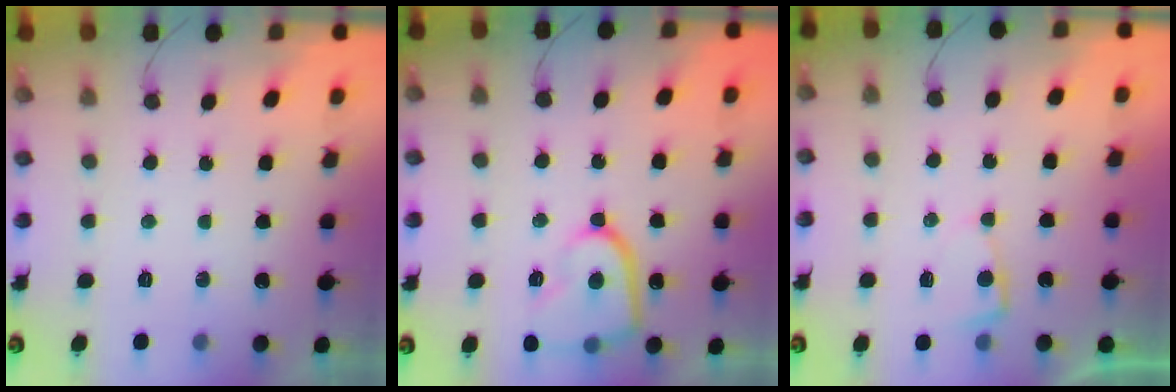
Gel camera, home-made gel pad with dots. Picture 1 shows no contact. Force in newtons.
{"total": 13.7, "press": 13.6, "slide": 1.4}
{"total": 2.9, "press": 2.9, "slide": 0.3}